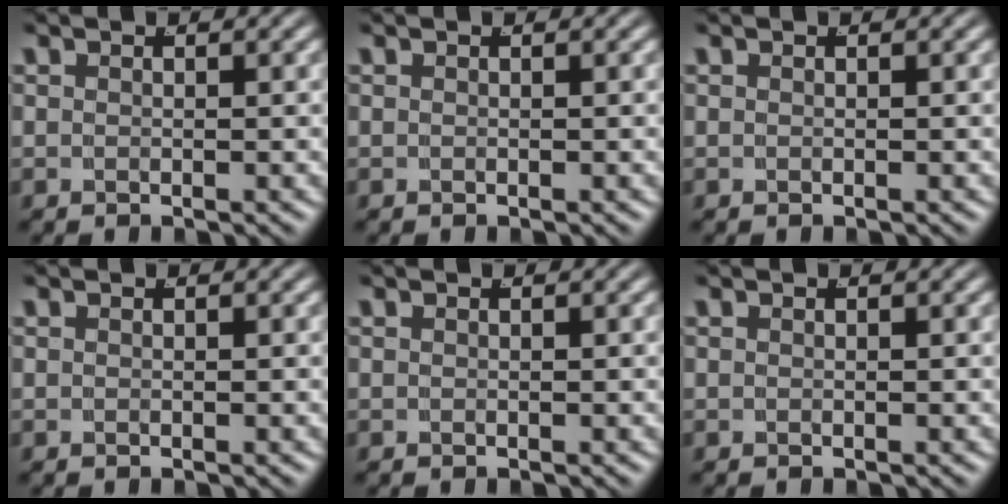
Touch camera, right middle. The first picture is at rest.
{"total": 0.0}
{"total": 0.0}
{"total": 0.0}
{"total": 0.0}
{"total": 0.0}